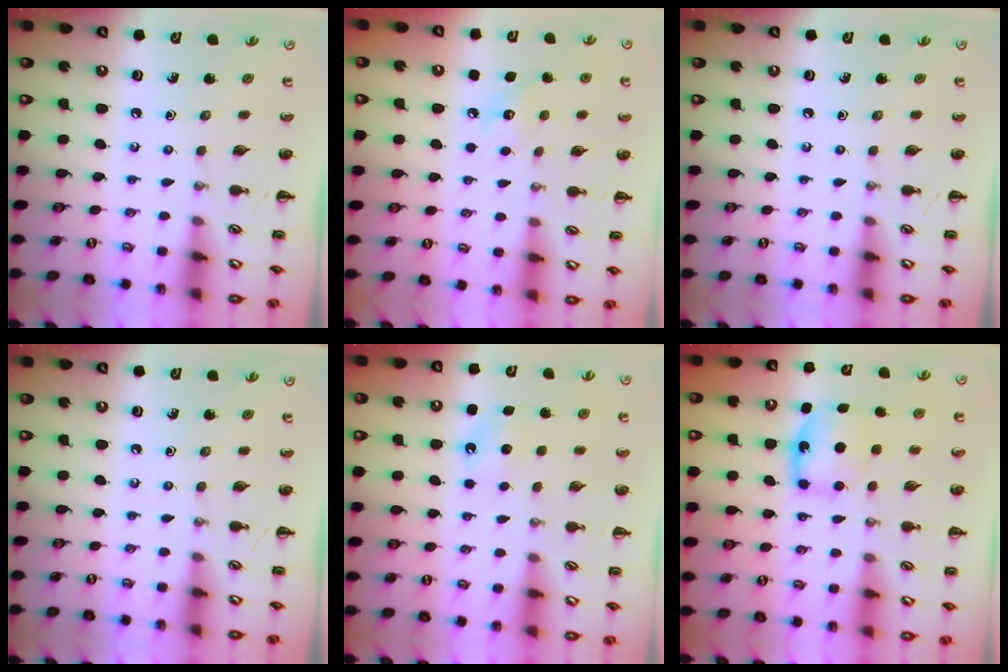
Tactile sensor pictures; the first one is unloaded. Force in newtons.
{"total": 6.9, "press": 6.7, "slide": 1.7}
{"total": 0.0}
{"total": 0.0}
{"total": 5.3, "press": 5.2, "slide": 1.2}
{"total": 6.3, "press": 6.2, "slide": 0.8}